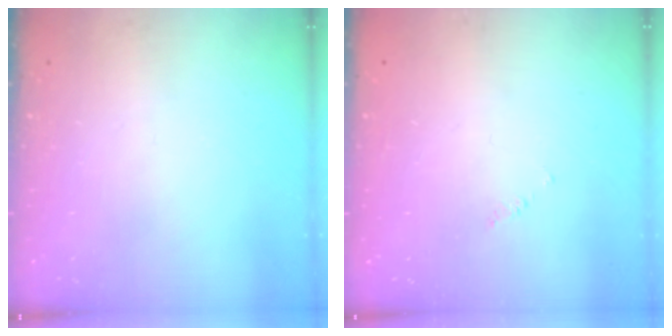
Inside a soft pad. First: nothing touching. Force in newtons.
{"total": 1.7, "press": 1.7, "slide": 0.3}